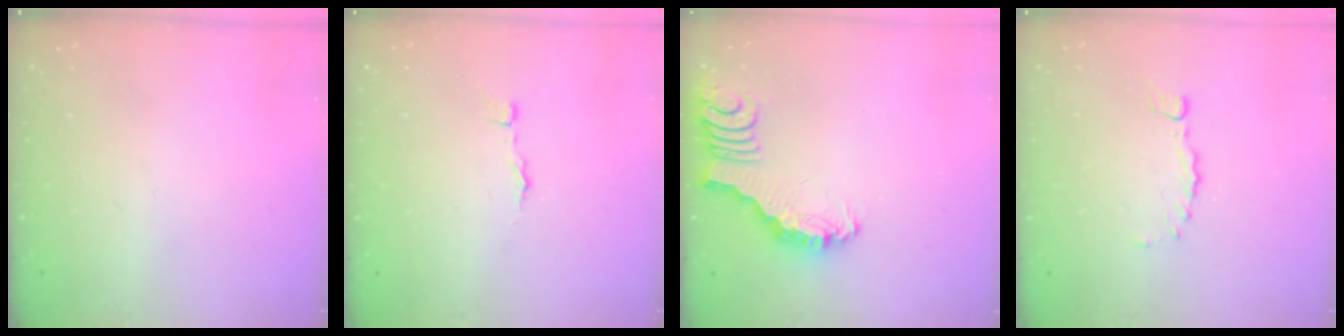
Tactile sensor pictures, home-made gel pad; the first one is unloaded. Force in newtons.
{"total": 1.7, "press": 1.7, "slide": 0.1}
{"total": 2.2, "press": 2.2, "slide": 0.0}
{"total": 0.0}